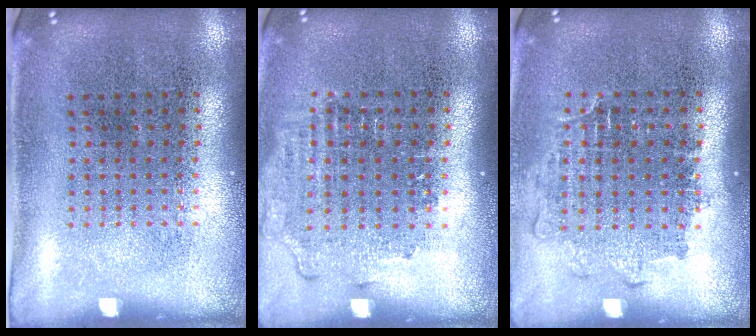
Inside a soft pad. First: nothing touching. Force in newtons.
{"total": 1.3, "press": 1.1, "slide": 0.6}
{"total": 1.2, "press": 1.0, "slide": 0.6}